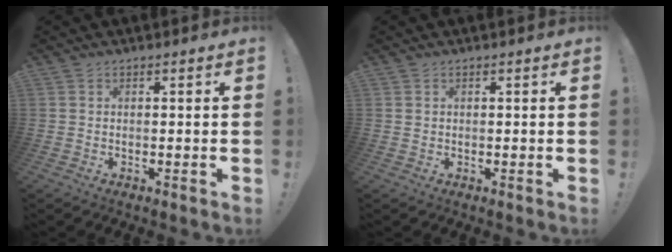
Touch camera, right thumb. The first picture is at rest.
{"total": 0.7, "force": [0.3, 0.6, 0.1], "torque": [-0.004, 0.003, 0.006]}